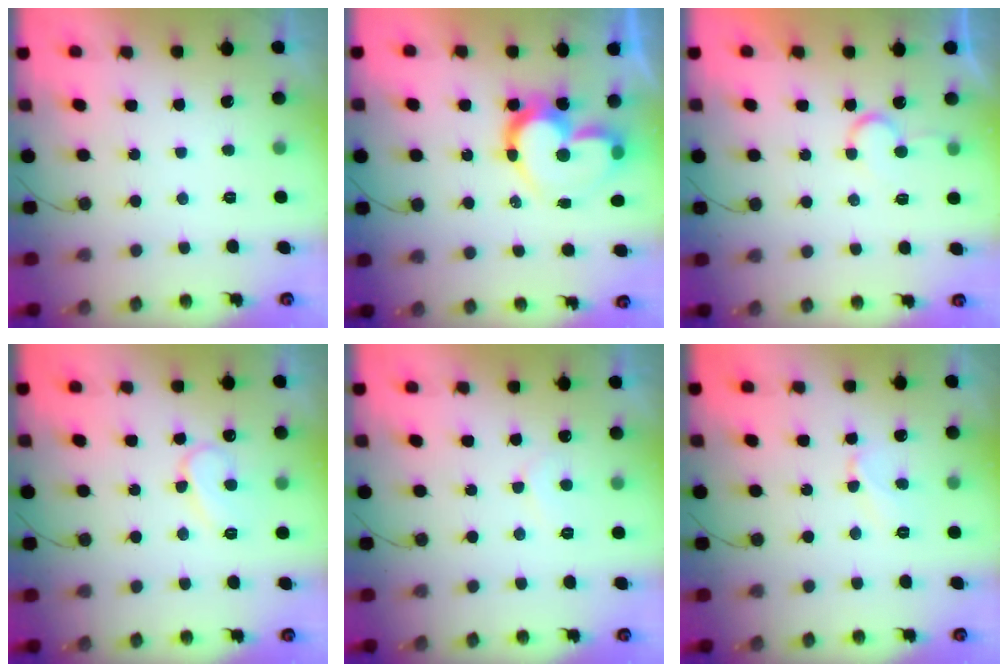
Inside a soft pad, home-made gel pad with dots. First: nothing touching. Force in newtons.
{"total": 14.9, "press": 14.8, "slide": 1.3}
{"total": 6.8, "press": 6.8, "slide": 0.6}
{"total": 8.5, "press": 8.5, "slide": 0.8}
{"total": 5.1, "press": 5.1, "slide": 0.3}
{"total": 5.9, "press": 5.9, "slide": 0.5}